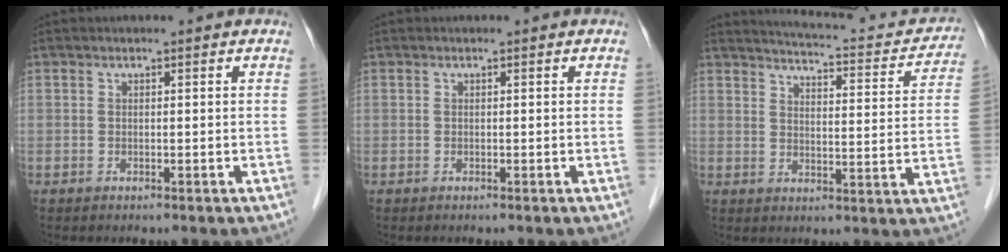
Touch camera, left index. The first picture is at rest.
{"total": 0.0}
{"total": 15.5, "force": [14.1, 3.3, 5.5], "torque": [-0.061, -0.012, 0.161]}